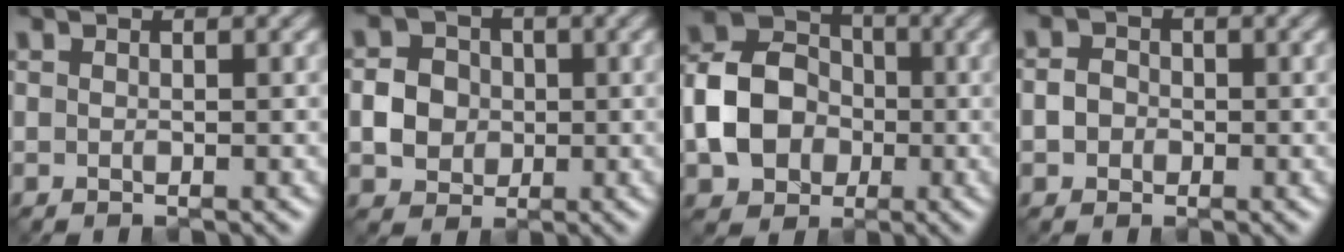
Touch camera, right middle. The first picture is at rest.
{"total": 3.2, "force": [-0.5, 2.9, 1.3], "torque": [-0.017, 0.002, -0.013]}
{"total": 7.0, "force": [-1.6, 5.7, 3.7], "torque": [-0.070, 0.006, -0.042]}
{"total": 1.7, "force": [-0.5, 1.5, 0.6], "torque": [-0.004, 0.000, -0.015]}